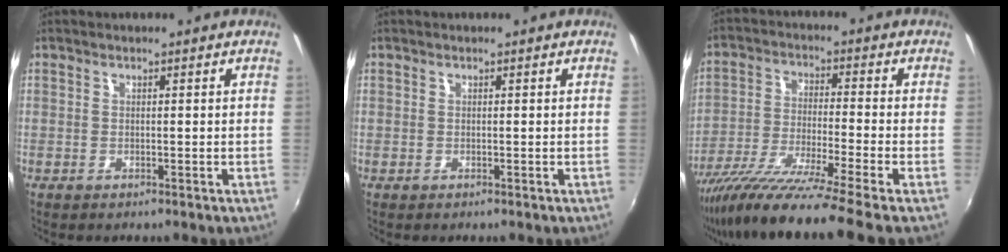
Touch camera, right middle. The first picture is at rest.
{"total": 0.0}
{"total": 15.8, "force": [-13.0, -2.2, 8.7], "torque": [-0.166, -0.048, -0.229]}